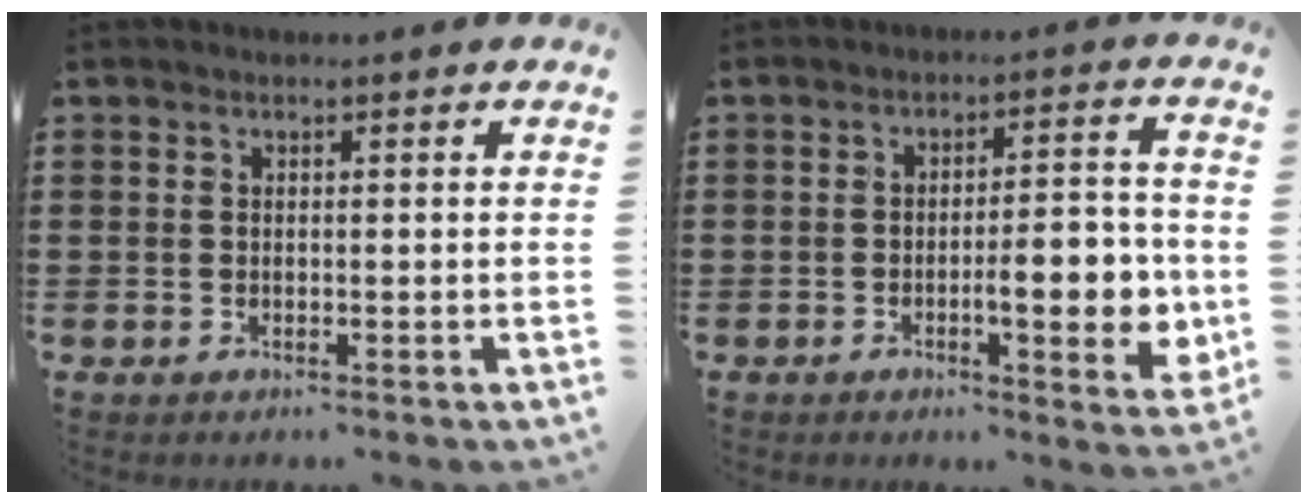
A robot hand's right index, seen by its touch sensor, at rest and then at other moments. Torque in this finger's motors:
{"motor_torque": [0.74, -0.41, 0.28, 0.09]}